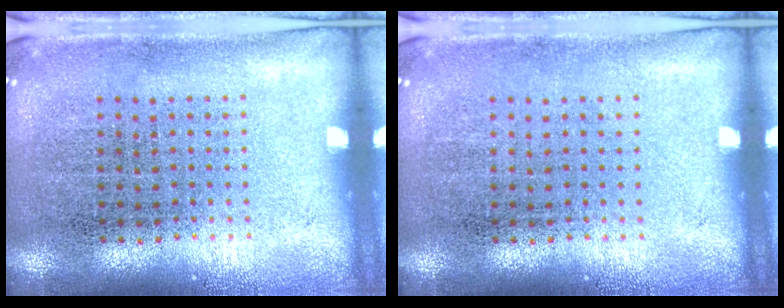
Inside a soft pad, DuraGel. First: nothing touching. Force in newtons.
{"total": 0.0}